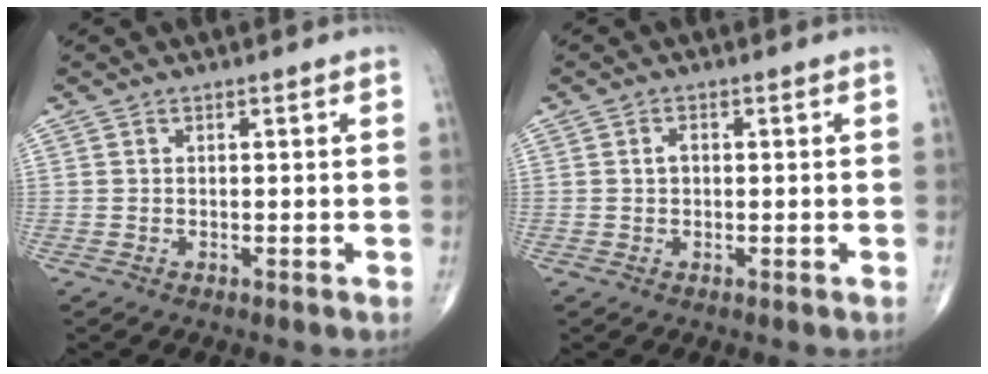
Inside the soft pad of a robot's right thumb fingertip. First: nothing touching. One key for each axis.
{"total": 1.5, "fx": 0.1, "fy": 1.1, "fz": 1.0, "tx": -0.017, "ty": 0.006, "tz": 0.000}